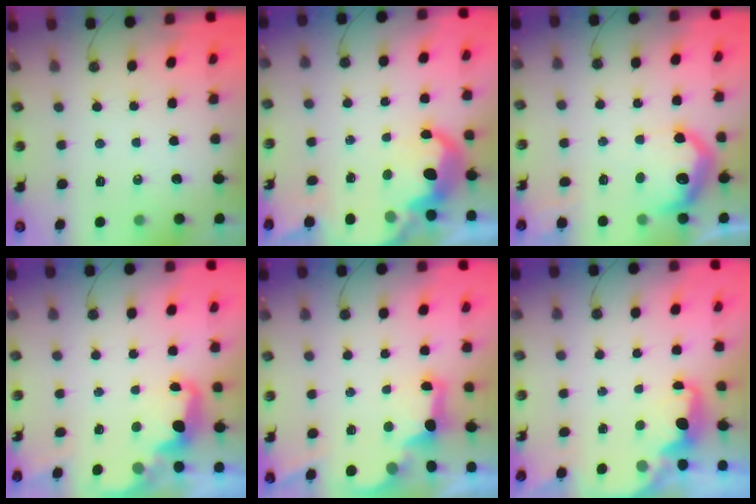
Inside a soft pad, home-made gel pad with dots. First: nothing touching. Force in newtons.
{"total": 9.2, "press": 9.2, "slide": 0.6}
{"total": 12.4, "press": 12.4, "slide": 0.6}
{"total": 2.7, "press": 2.6, "slide": 0.7}
{"total": 2.7, "press": 2.6, "slide": 0.9}
{"total": 2.4, "press": 2.3, "slide": 0.8}